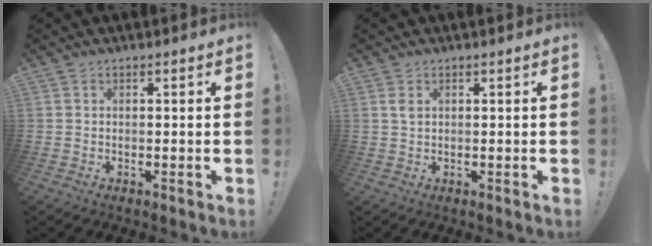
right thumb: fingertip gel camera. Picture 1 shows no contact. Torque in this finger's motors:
{"motor_torque": [-0.30, 0.33, 0.14, -0.15, 0.02]}